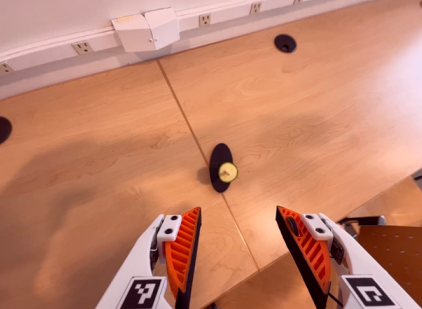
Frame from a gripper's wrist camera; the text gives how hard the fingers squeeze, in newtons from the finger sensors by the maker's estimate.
{"total": 0.0}